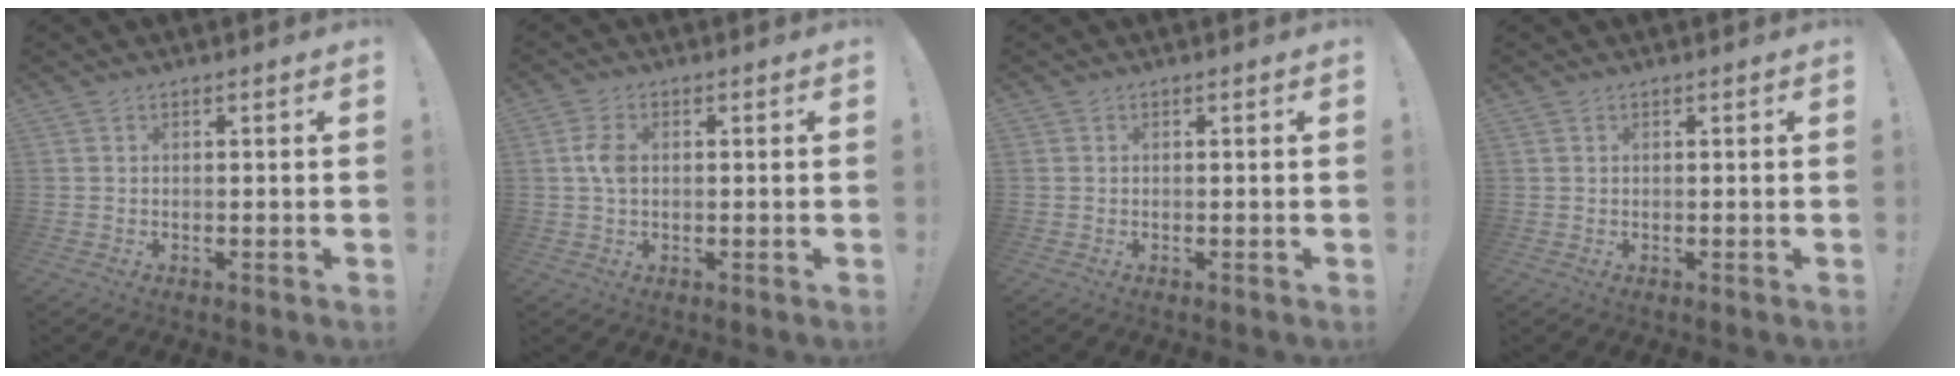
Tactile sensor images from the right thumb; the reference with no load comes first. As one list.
[{"total": 4.4, "force": [0.4, 2.7, 3.5], "torque": [-0.070, 0.006, 0.004]}, {"total": 0.0}, {"total": 0.0}]